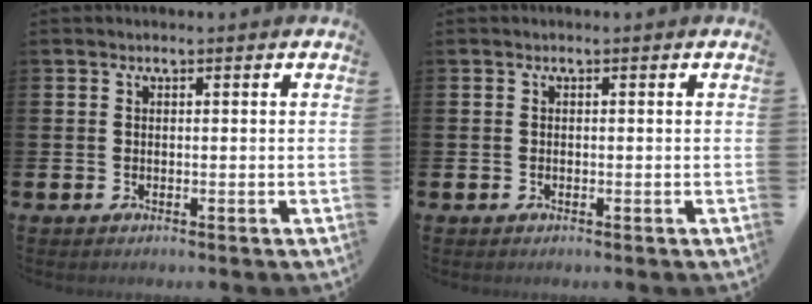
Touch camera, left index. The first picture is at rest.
{"total": 0.0}